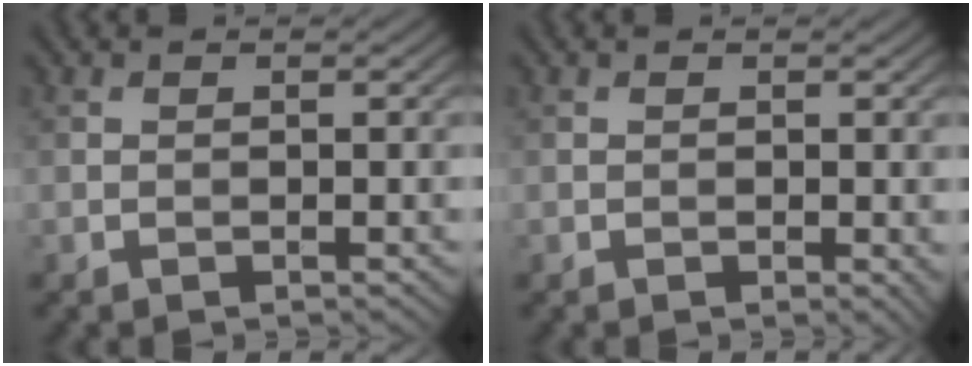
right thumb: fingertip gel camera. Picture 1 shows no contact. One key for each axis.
{"total": 0.8, "fx": -0.1, "fy": 0.5, "fz": 0.7, "tx": -0.006, "ty": -0.004, "tz": 0.000}